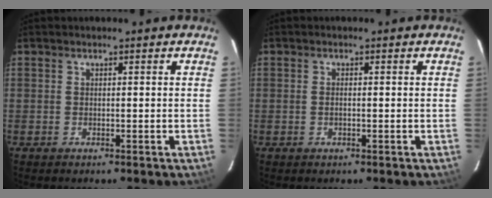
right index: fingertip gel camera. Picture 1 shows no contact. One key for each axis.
{"total": 0.7, "fx": 0.1, "fy": 0.2, "fz": 0.7, "tx": -0.014, "ty": 0.002, "tz": 0.001}